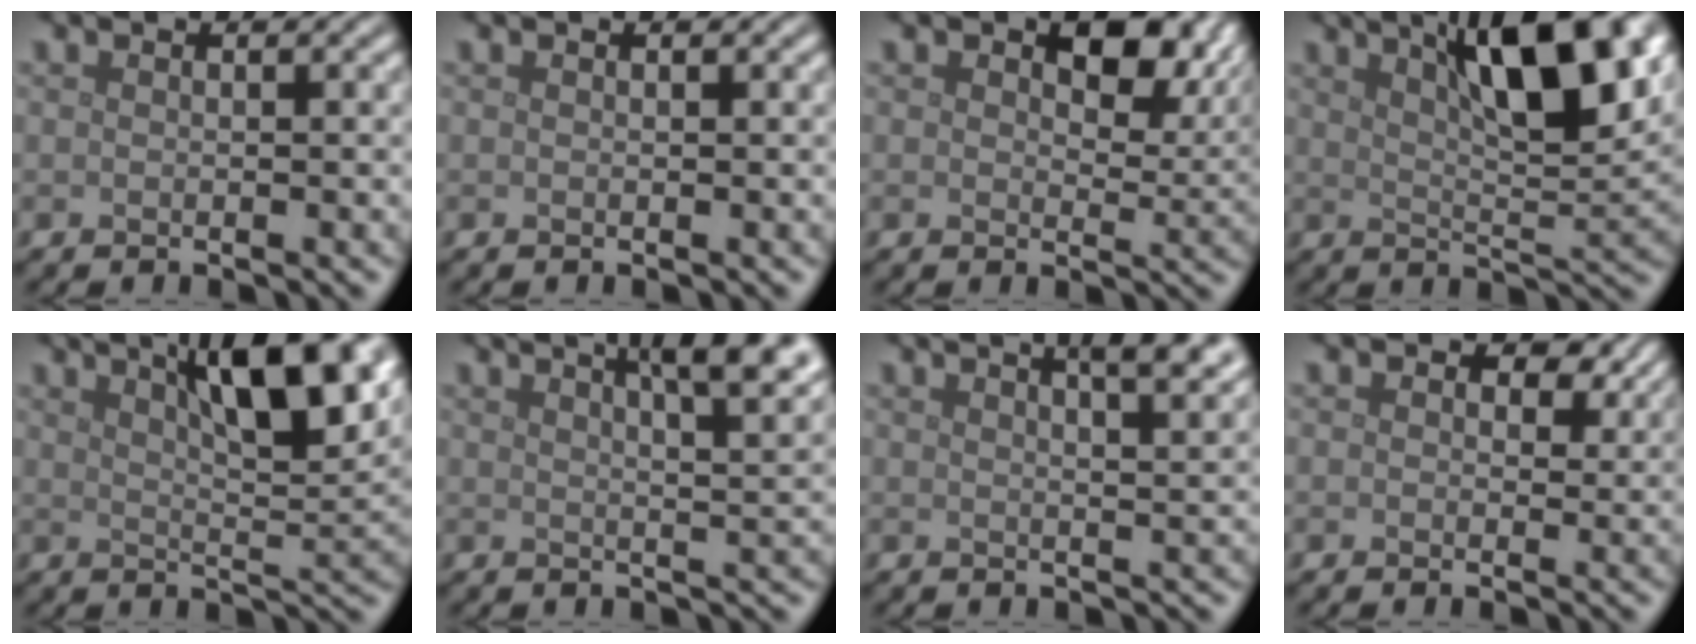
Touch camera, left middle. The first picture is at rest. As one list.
[{"total": 0.0}, {"total": 6.0, "force": [2.2, 3.5, 4.3], "torque": [-0.058, -0.009, 0.027]}, {"total": 10.1, "force": [5.1, 2.8, 8.3], "torque": [-0.118, 0.016, 0.081]}, {"total": 9.2, "force": [4.9, 2.6, 7.4], "torque": [-0.099, 0.019, 0.071]}, {"total": 9.1, "force": [5.0, 3.3, 6.8], "torque": [-0.048, 0.044, 0.041]}, {"total": 6.8, "force": [4.2, 2.6, 4.7], "torque": [-0.025, 0.043, 0.029]}, {"total": 3.2, "force": [1.5, 2.1, 2.0], "torque": [-0.028, -0.005, 0.016]}]